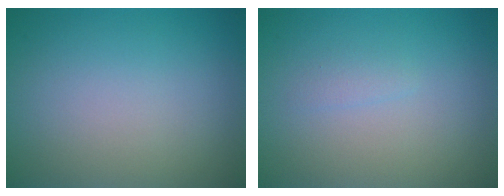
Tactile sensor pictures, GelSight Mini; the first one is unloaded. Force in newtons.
{"total": 0.7, "press": 0.7, "slide": 0.0}